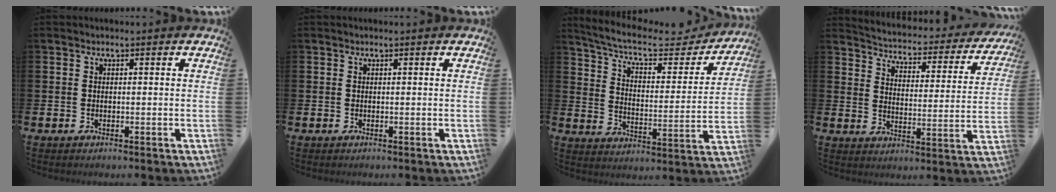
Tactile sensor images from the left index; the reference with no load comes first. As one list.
[{"total": 0.0}, {"total": 8.7, "force": [7.4, 2.6, 3.6], "torque": [-0.098, -0.045, 0.123]}, {"total": 3.9, "force": [3.6, 1.0, 0.7], "torque": [-0.040, -0.035, 0.054]}]